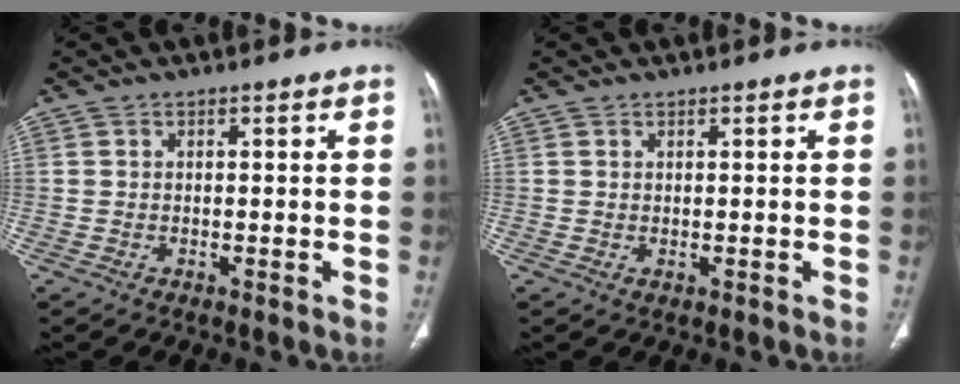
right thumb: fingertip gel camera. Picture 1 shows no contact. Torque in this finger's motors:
{"motor_torque": [-0.32, 0.06, -0.25, -0.12, -0.02]}